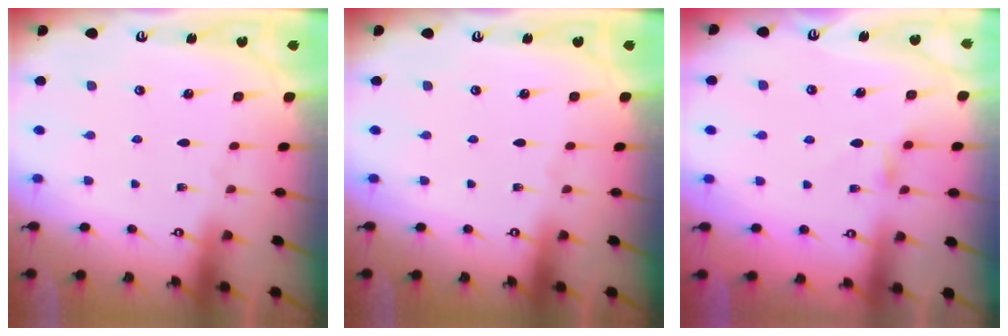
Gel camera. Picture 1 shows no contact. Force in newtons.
{"total": 0.0}
{"total": 4.5, "press": 4.4, "slide": 0.6}